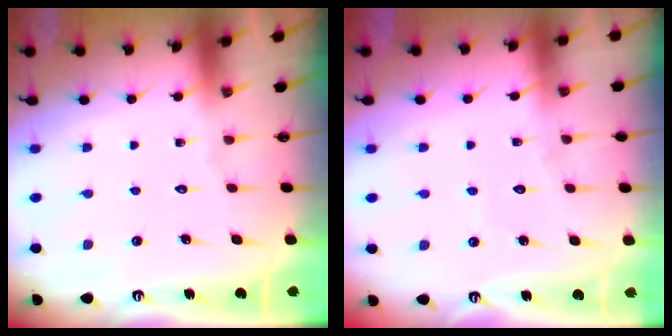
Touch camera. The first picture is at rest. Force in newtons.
{"total": 3.6, "press": 3.6, "slide": 0.4}